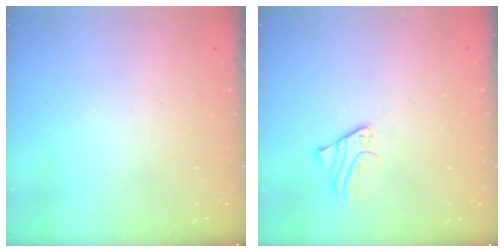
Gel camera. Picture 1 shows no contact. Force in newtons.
{"total": 1.9, "press": 1.9, "slide": 0.1}